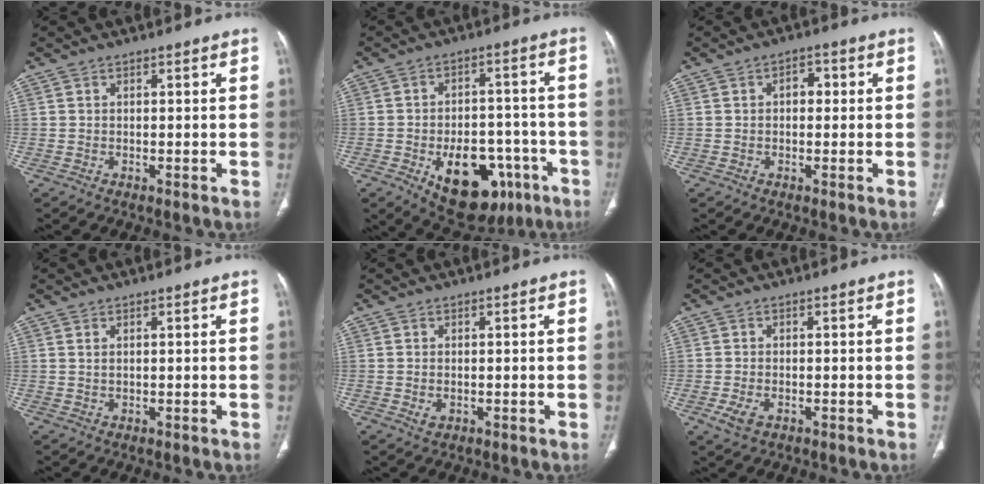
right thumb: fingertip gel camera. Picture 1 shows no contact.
{"total": 17.6, "force": [-7.6, 10.6, 11.9], "torque": [-0.133, 0.035, -0.093]}
{"total": 2.9, "force": [0.4, 2.0, 2.1], "torque": [-0.021, 0.011, 0.001]}
{"total": 0.8, "force": [0.4, 0.3, 0.5], "torque": [-0.012, 0.002, 0.011]}
{"total": 1.7, "force": [-0.3, 1.1, 1.2], "torque": [-0.024, -0.001, -0.001]}
{"total": 3.3, "force": [-1.3, 1.9, 2.4], "torque": [-0.054, -0.002, -0.020]}